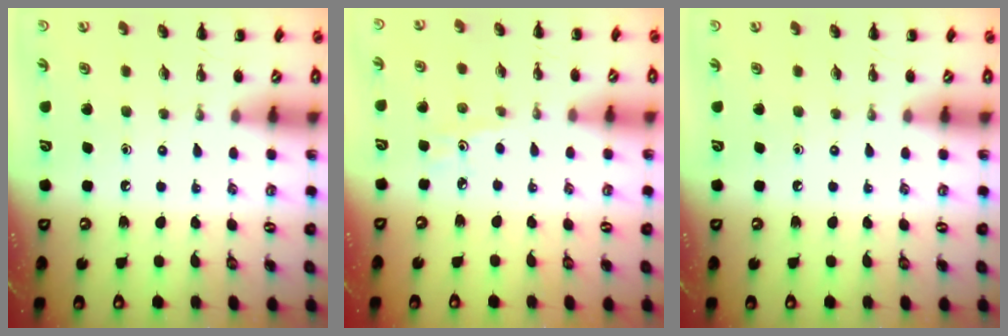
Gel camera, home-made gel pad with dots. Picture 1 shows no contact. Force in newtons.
{"total": 3.2, "press": 3.0, "slide": 1.1}
{"total": 0.0}